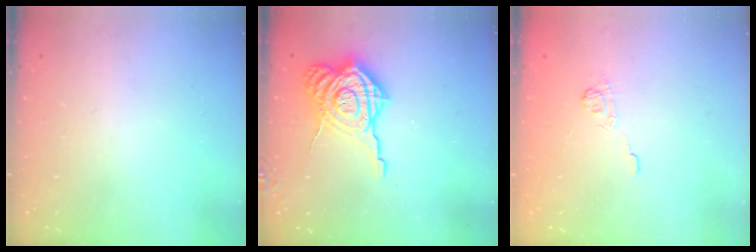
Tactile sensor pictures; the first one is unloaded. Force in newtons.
{"total": 15.0, "press": 15.0, "slide": 1.2}
{"total": 2.5, "press": 2.1, "slide": 1.4}